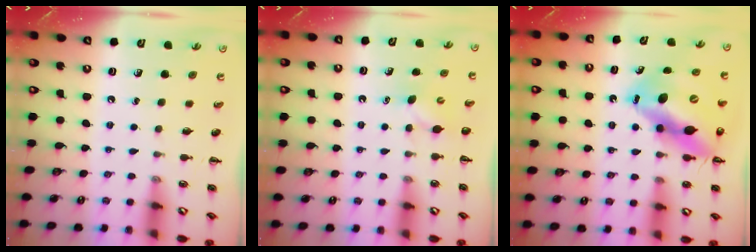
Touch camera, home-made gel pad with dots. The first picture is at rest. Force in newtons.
{"total": 3.5, "press": 3.3, "slide": 1.1}
{"total": 15.9, "press": 15.1, "slide": 4.7}